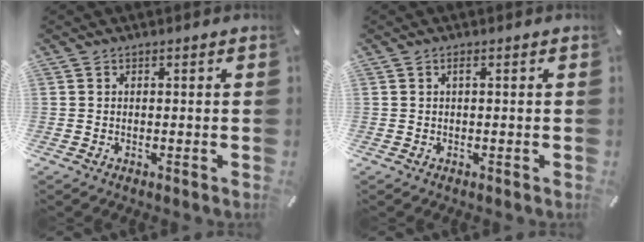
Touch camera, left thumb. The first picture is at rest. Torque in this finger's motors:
{"motor_torque": [-0.34, -0.30, -0.07, 0.01, 0.07]}